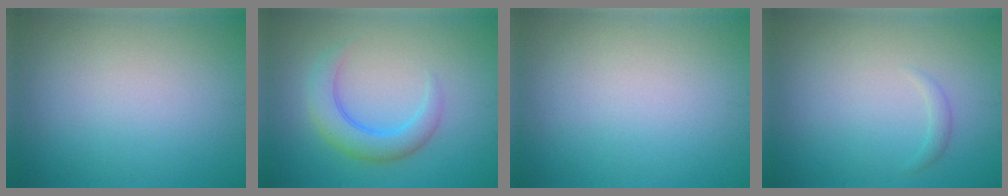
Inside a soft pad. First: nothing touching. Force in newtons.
{"total": 3.6, "press": 3.6, "slide": 0.2}
{"total": 0.0}
{"total": 0.7, "press": 0.7, "slide": 0.0}